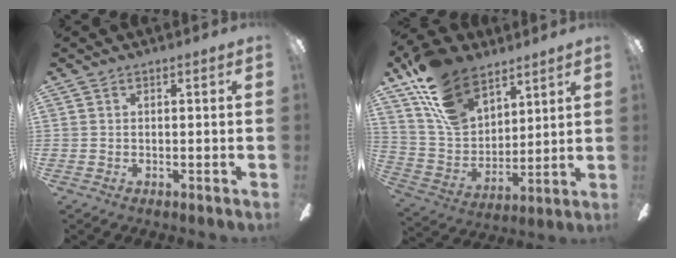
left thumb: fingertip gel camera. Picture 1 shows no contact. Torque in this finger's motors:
{"motor_torque": [1.17, 0.70, 1.52, -1.25, 0.50]}